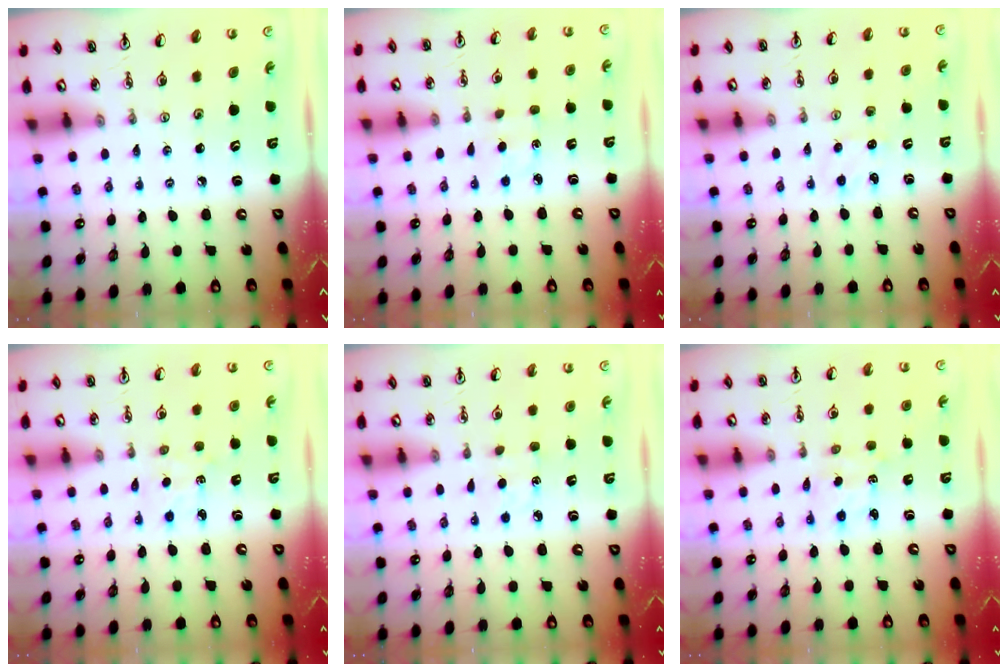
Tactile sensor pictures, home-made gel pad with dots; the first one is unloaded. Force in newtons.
{"total": 2.7, "press": 2.6, "slide": 0.3}
{"total": 3.1, "press": 3.0, "slide": 0.4}
{"total": 2.3, "press": 2.3, "slide": 0.2}
{"total": 2.9, "press": 2.9, "slide": 0.3}
{"total": 1.8, "press": 1.8, "slide": 0.5}